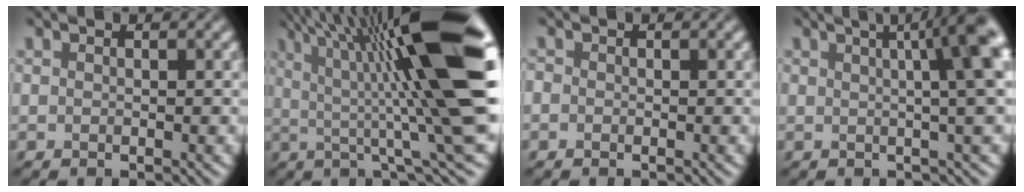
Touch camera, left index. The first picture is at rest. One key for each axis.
{"total": 16.0, "fx": 2.8, "fy": 2.4, "fz": 15.6, "tx": -0.208, "ty": 0.007, "tz": 0.042}
{"total": 0.7, "fx": -0.5, "fy": 0.4, "fz": 0.0, "tx": 0.001, "ty": -0.003, "tz": -0.012}
{"total": 9.6, "fx": 2.5, "fy": 3.0, "fz": 8.8, "tx": -0.066, "ty": 0.042, "tz": 0.006}